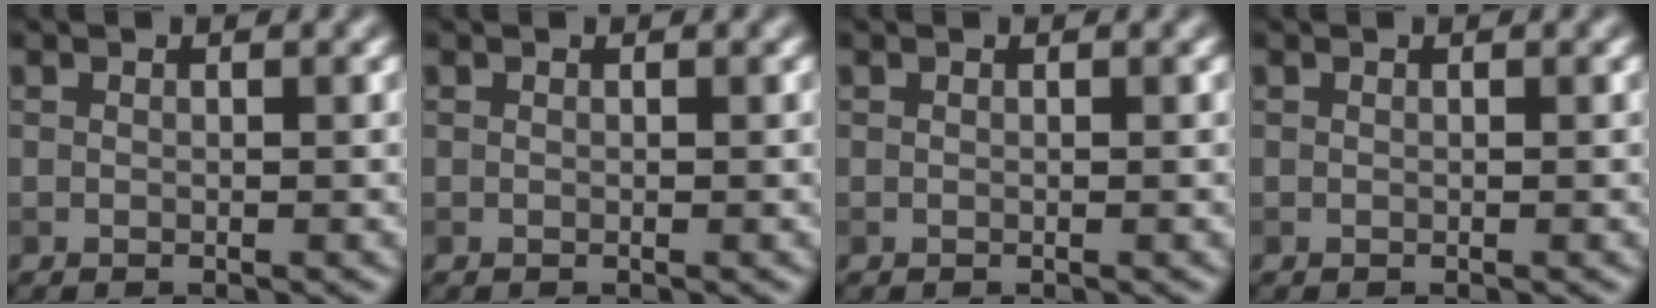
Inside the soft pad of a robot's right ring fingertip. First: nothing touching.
{"total": 0.0}
{"total": 0.0}
{"total": 0.0}